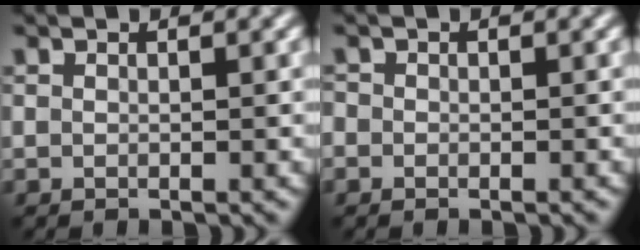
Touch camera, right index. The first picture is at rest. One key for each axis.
{"total": 0.9, "fx": -0.4, "fy": 0.8, "fz": 0.0, "tx": 0.005, "ty": -0.004, "tz": -0.010}